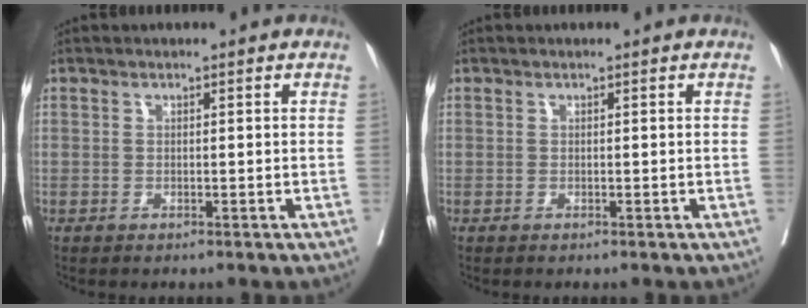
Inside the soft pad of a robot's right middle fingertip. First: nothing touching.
{"total": 0.0}